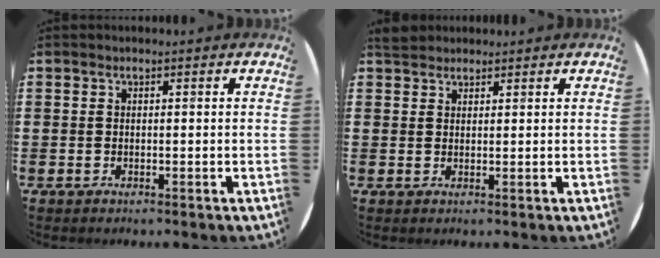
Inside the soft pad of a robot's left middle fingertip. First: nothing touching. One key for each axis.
{"total": 2.3, "fx": 2.1, "fy": 0.8, "fz": 0.3, "tx": -0.003, "ty": 0.003, "tz": 0.040}